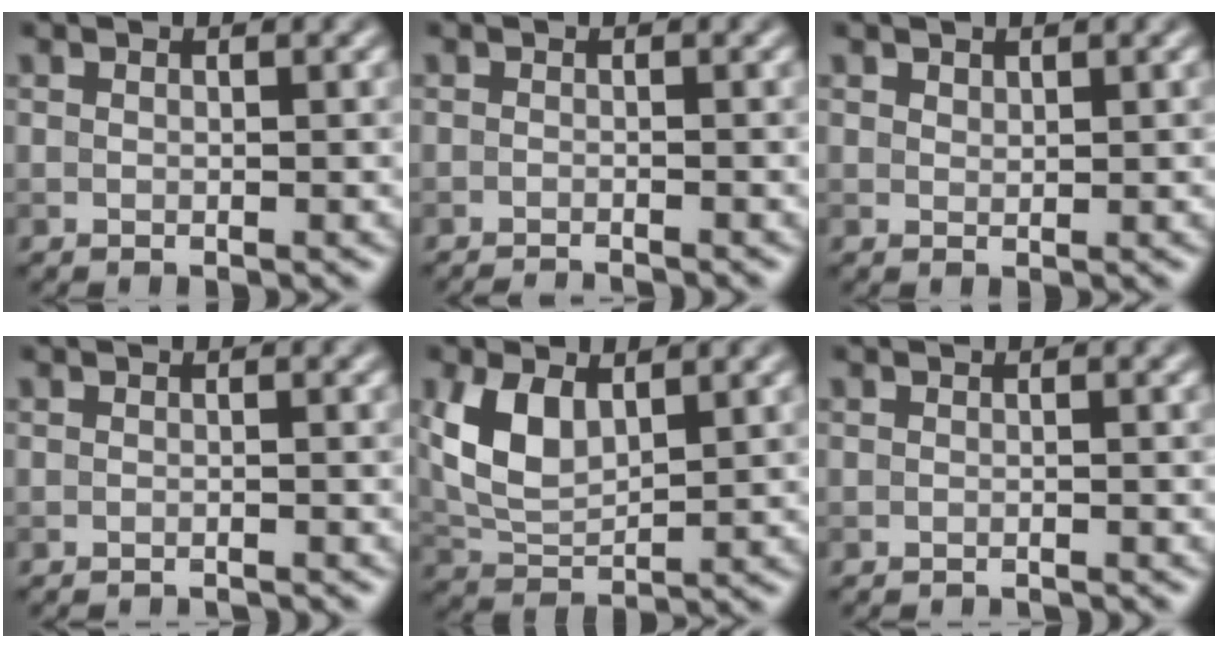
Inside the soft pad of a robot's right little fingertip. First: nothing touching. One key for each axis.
{"total": 2.8, "fx": -2.6, "fy": 0.4, "fz": 1.0, "tx": -0.011, "ty": -0.005, "tz": -0.041}
{"total": 0.6, "fx": 0.5, "fy": 0.3, "fz": 0.1, "tx": 0.000, "ty": -0.001, "tz": 0.012}
{"total": 2.8, "fx": -2.7, "fy": 0.3, "fz": 0.7, "tx": -0.004, "ty": 0.003, "tz": -0.037}
{"total": 5.1, "fx": 1.7, "fy": 2.9, "fz": 3.9, "tx": -0.097, "ty": 0.002, "tz": 0.037}
{"total": 2.4, "fx": -2.3, "fy": 0.2, "fz": 0.6, "tx": -0.001, "ty": -0.002, "tz": -0.032}